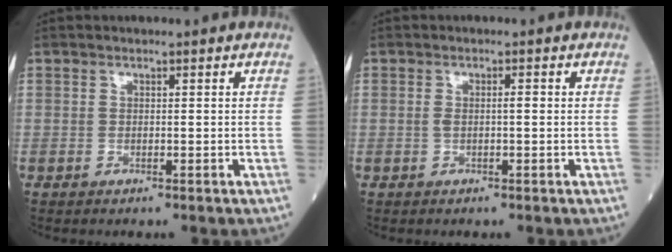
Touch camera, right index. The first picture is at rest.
{"total": 1.7, "force": [0.1, 0.3, 1.7], "torque": [-0.033, 0.005, 0.002]}